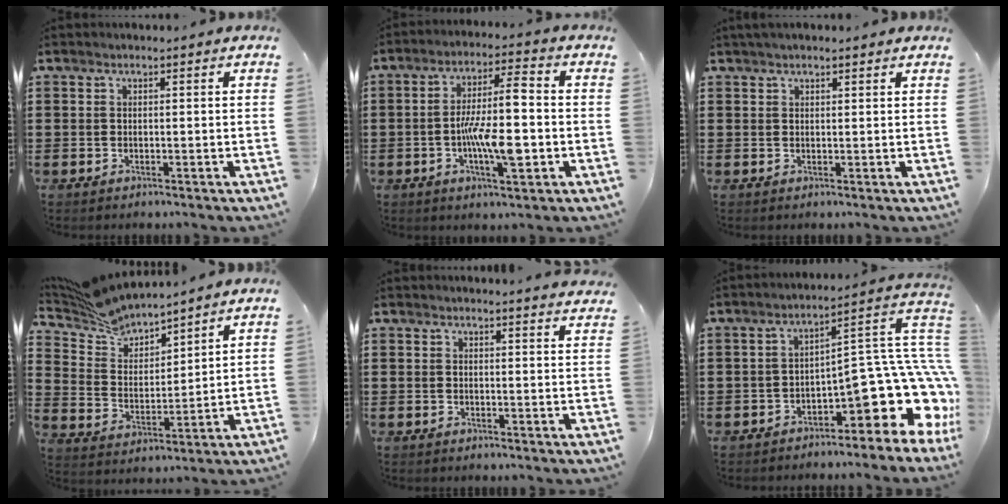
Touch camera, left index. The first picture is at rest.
{"total": 9.9, "force": [-1.9, 2.7, 9.3], "torque": [-0.168, 0.002, -0.038]}
{"total": 1.2, "force": [1.1, 0.3, 0.3], "torque": [-0.008, 0.002, 0.020]}
{"total": 7.1, "force": [7.0, 1.1, 0.9], "torque": [-0.054, -0.037, 0.125]}
{"total": 2.0, "force": [2.0, -0.4, 0.1], "torque": [-0.007, -0.006, 0.038]}
{"total": 11.8, "force": [-3.2, 4.1, 10.6], "torque": [-0.142, -0.020, -0.052]}